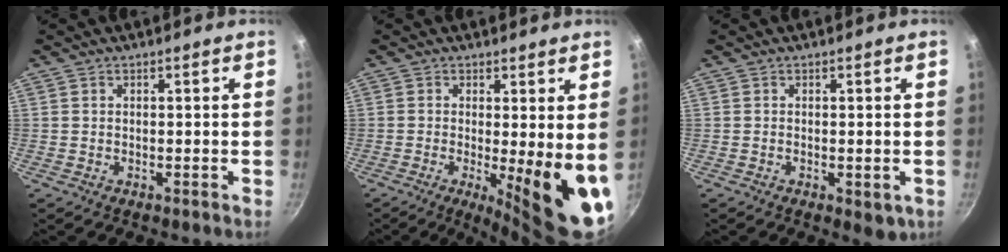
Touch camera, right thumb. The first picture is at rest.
{"total": 12.3, "force": [-1.1, 2.6, 12.0], "torque": [-0.140, -0.026, -0.010]}
{"total": 2.9, "force": [-0.8, 1.4, 2.4], "torque": [-0.036, -0.011, -0.010]}